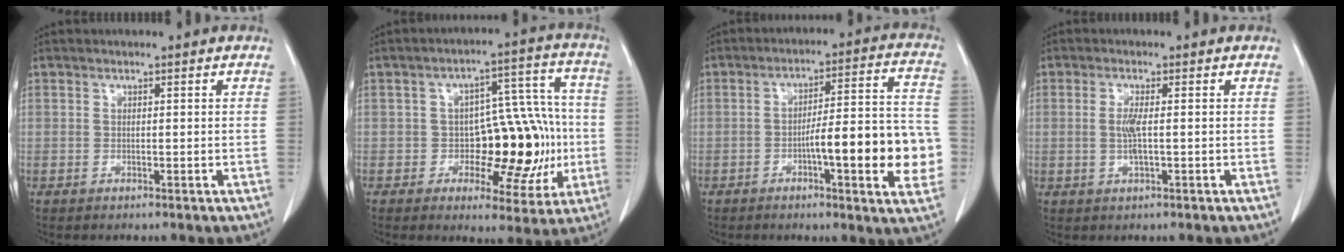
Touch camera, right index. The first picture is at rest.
{"total": 12.5, "force": [-2.1, 6.9, 10.3], "torque": [-0.108, 0.039, -0.019]}
{"total": 15.1, "force": [-3.7, 2.3, 14.5], "torque": [-0.188, 0.022, -0.048]}
{"total": 2.7, "force": [-0.2, 0.4, 2.7], "torque": [-0.058, -0.002, -0.003]}